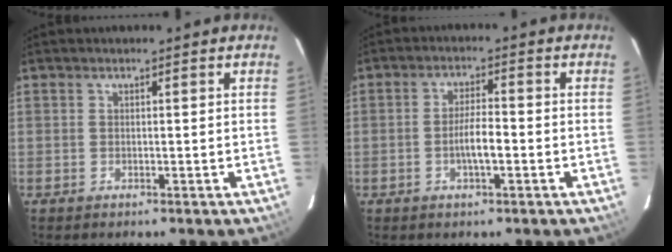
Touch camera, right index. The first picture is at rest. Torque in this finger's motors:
{"motor_torque": [1.12, -0.29, 0.51, 0.11]}